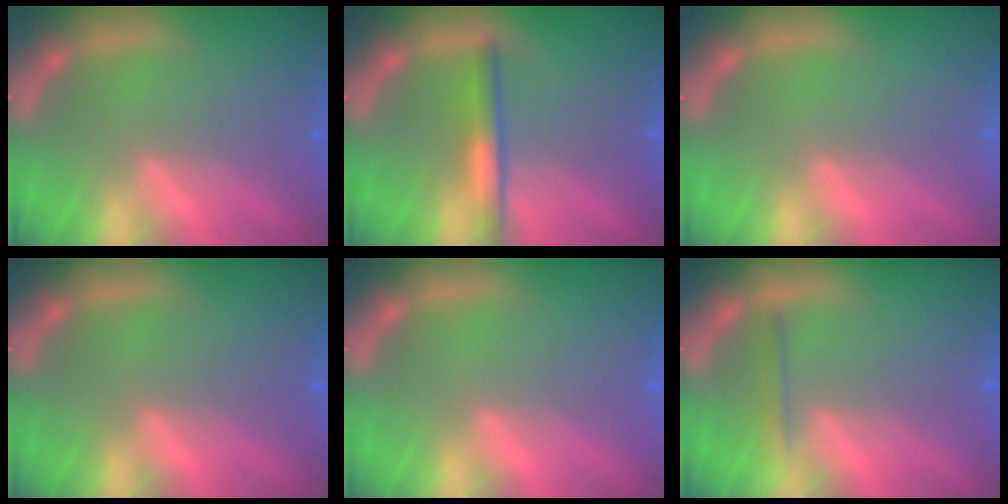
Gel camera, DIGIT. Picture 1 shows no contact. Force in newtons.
{"total": 3.0}
{"total": 0.0}
{"total": 0.0}
{"total": 0.0}
{"total": 1.4}